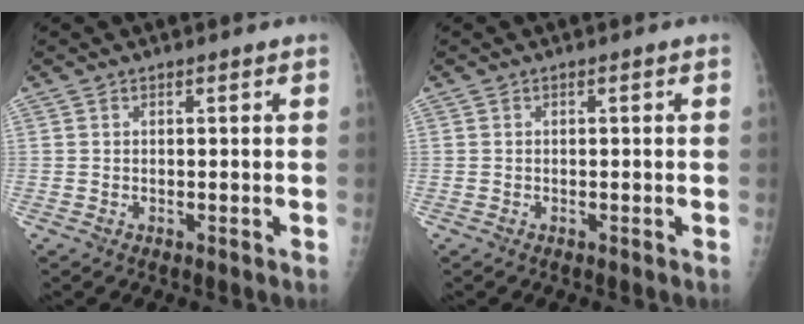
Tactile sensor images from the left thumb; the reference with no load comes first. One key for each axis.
{"total": 0.0}